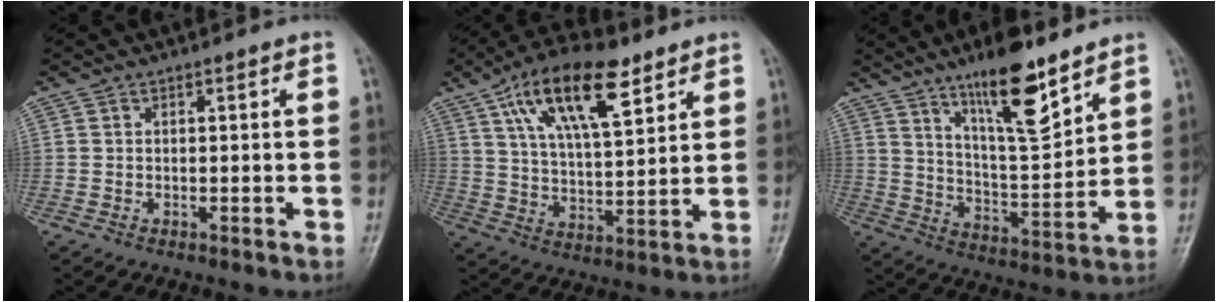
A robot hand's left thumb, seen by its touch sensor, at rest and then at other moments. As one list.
[{"total": 16.8, "force": [8.8, 6.7, 12.6], "torque": [-0.191, -0.022, 0.156]}, {"total": 15.0, "force": [10.1, 3.9, 10.4], "torque": [-0.151, -0.064, 0.179]}]